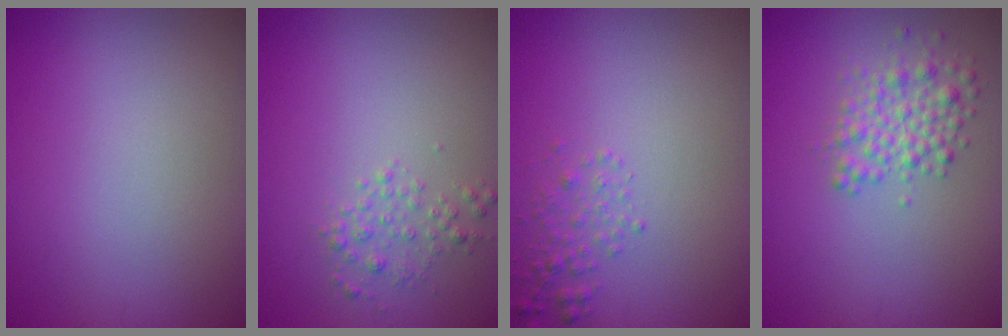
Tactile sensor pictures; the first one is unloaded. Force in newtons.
{"total": 1.5, "press": 1.5, "slide": 0.0}
{"total": 1.6, "press": 1.6, "slide": 0.1}
{"total": 3.1, "press": 3.1, "slide": 0.1}